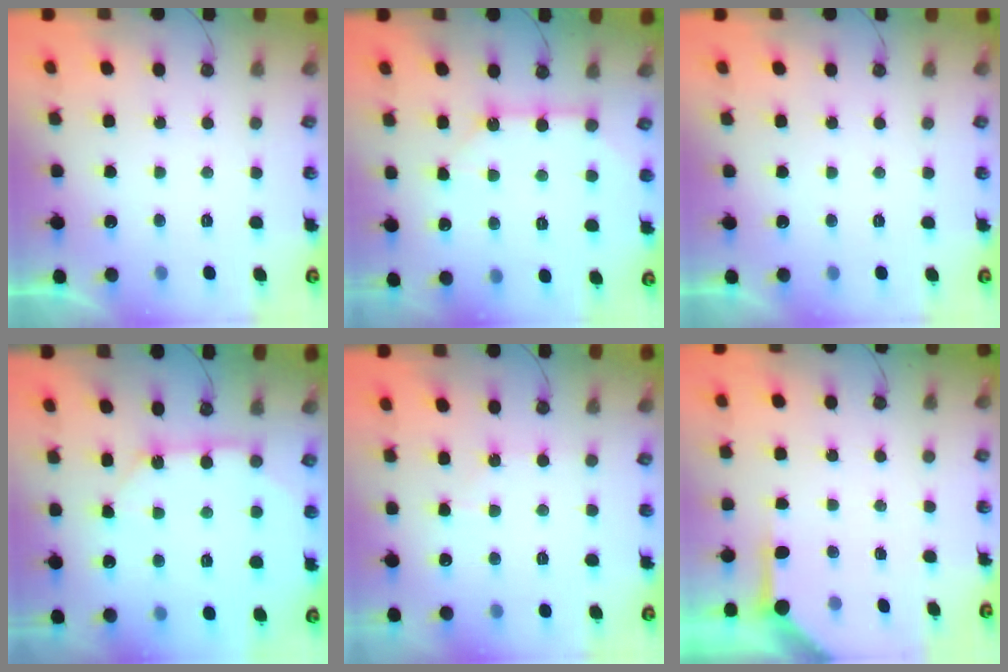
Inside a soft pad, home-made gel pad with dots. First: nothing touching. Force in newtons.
{"total": 9.8, "press": 9.8, "slide": 1.1}
{"total": 0.0}
{"total": 10.5, "press": 10.5, "slide": 0.8}
{"total": 4.6, "press": 4.6, "slide": 0.6}
{"total": 3.9, "press": 3.8, "slide": 0.4}